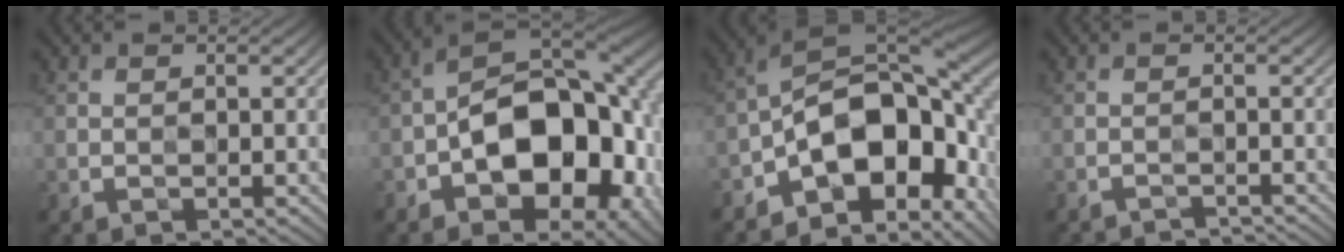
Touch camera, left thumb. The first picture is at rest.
{"total": 15.3, "force": [-3.3, 9.0, 11.9], "torque": [-0.166, -0.004, -0.067]}
{"total": 15.9, "force": [-4.9, 8.8, 12.3], "torque": [-0.185, -0.005, -0.081]}
{"total": 2.8, "force": [-2.8, -0.5, -0.1], "torque": [-0.003, 0.003, -0.045]}